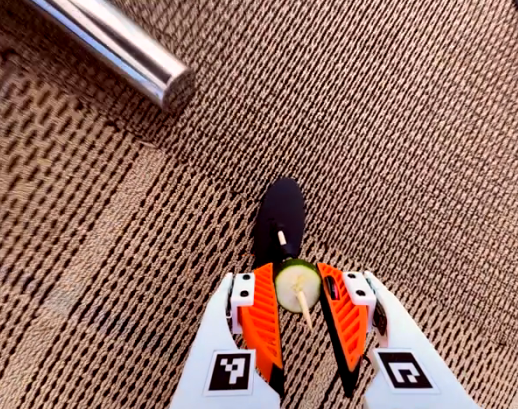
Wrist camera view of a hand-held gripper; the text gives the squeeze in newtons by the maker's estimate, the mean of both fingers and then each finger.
{"total": 6.6, "left": 6.1, "right": 7.2}